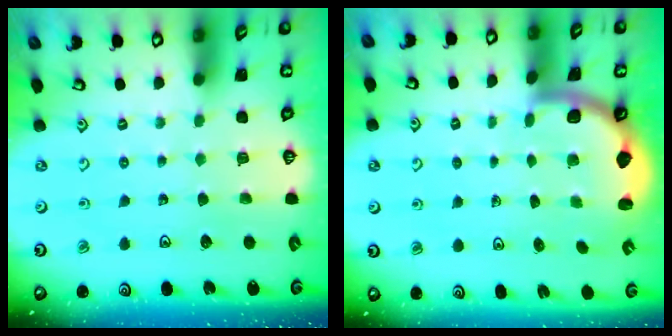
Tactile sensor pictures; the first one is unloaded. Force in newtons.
{"total": 2.5, "press": 2.4, "slide": 0.8}